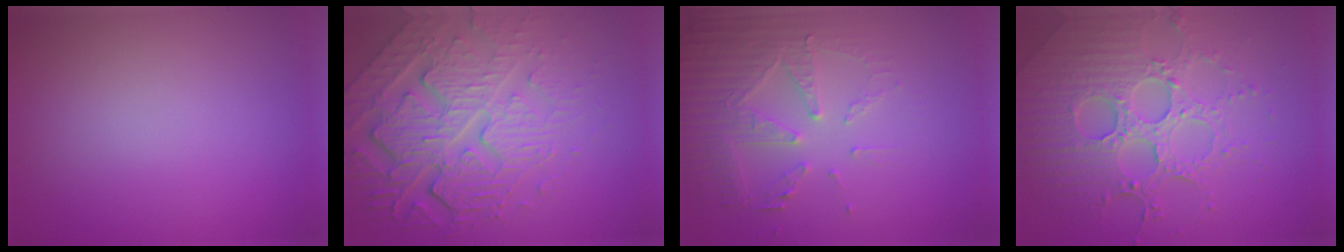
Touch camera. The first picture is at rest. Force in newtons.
{"total": 8.1, "press": 5.7, "slide": 5.8}
{"total": 5.3, "press": 3.7, "slide": 3.8}
{"total": 6.9, "press": 5.3, "slide": 4.4}